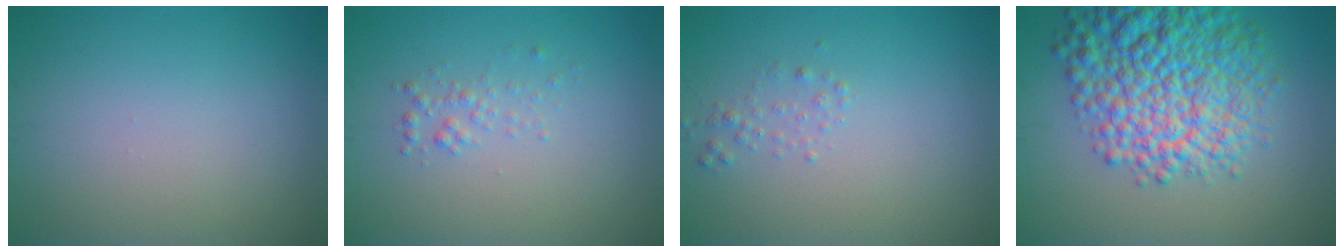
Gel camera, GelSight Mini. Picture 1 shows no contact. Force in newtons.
{"total": 1.1, "press": 1.1, "slide": 0.1}
{"total": 1.0, "press": 1.0, "slide": 0.1}
{"total": 10.6, "press": 10.6, "slide": 0.5}